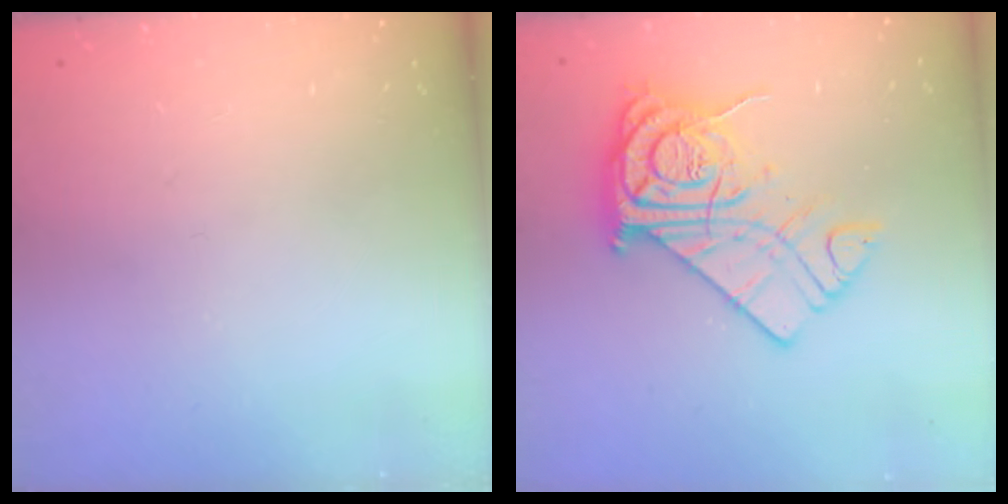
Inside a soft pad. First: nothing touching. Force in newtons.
{"total": 15.8, "press": 15.8, "slide": 1.4}